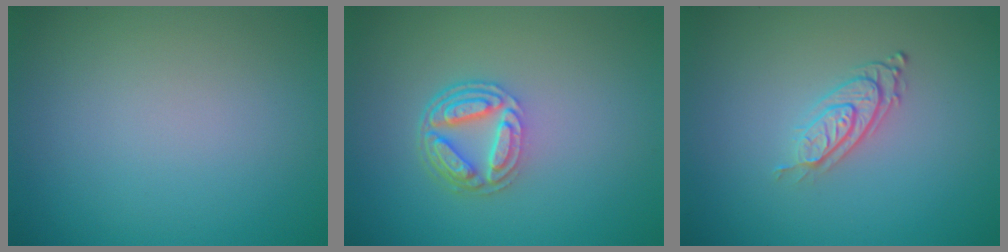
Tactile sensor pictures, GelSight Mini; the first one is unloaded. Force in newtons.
{"total": 4.4, "press": 3.3, "slide": 2.9}
{"total": 2.9, "press": 1.9, "slide": 2.1}